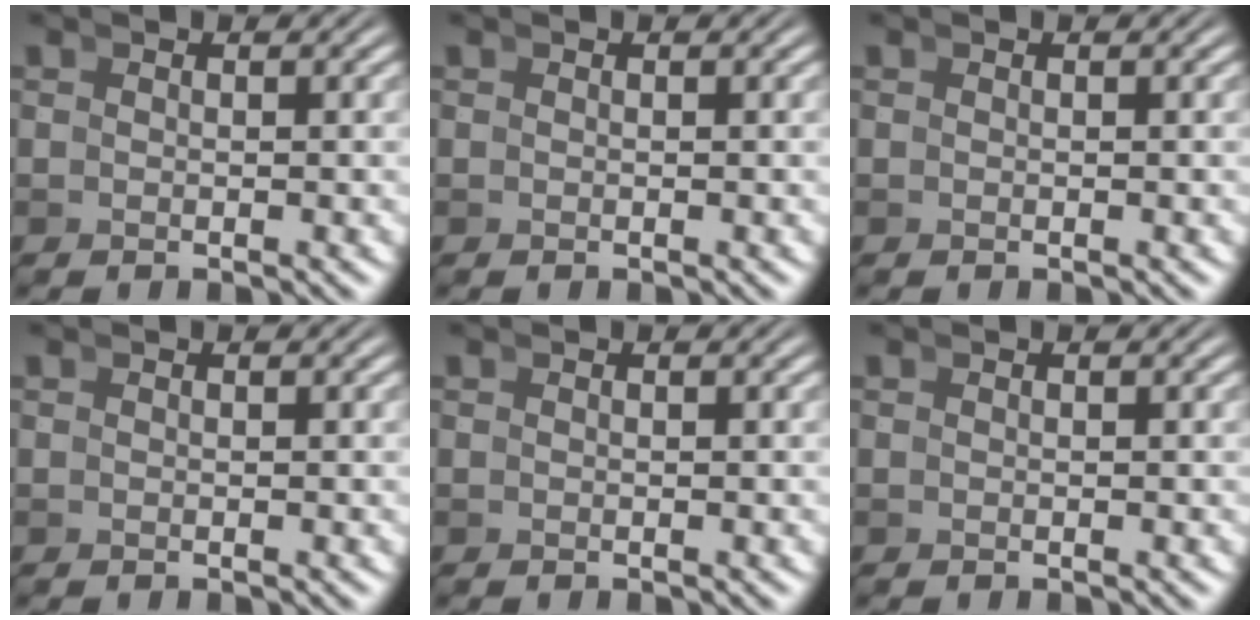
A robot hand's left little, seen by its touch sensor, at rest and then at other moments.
{"total": 0.0}
{"total": 0.0}
{"total": 0.0}
{"total": 0.0}
{"total": 0.0}